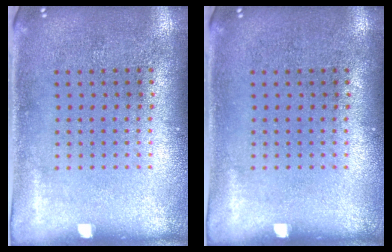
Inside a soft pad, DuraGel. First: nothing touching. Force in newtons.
{"total": 0.0}